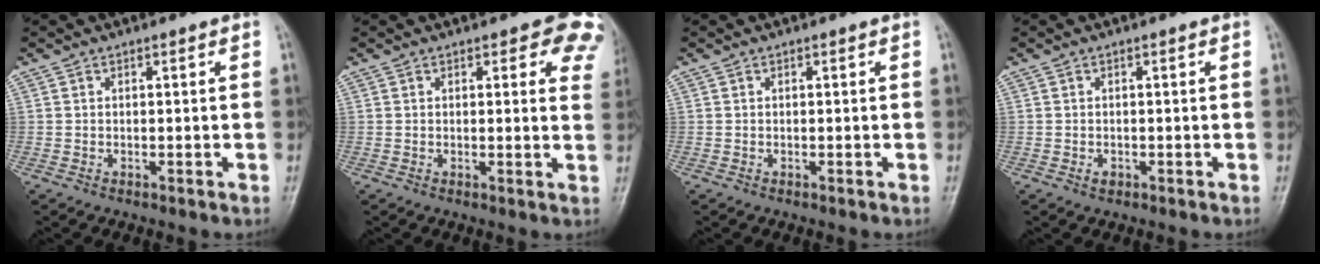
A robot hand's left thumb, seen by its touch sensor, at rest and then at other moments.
{"total": 7.5, "force": [4.9, 3.4, 4.7], "torque": [-0.011, -0.017, 0.036]}
{"total": 0.0}
{"total": 1.0, "force": [-0.3, 0.7, 0.7], "torque": [-0.007, 0.001, -0.003]}